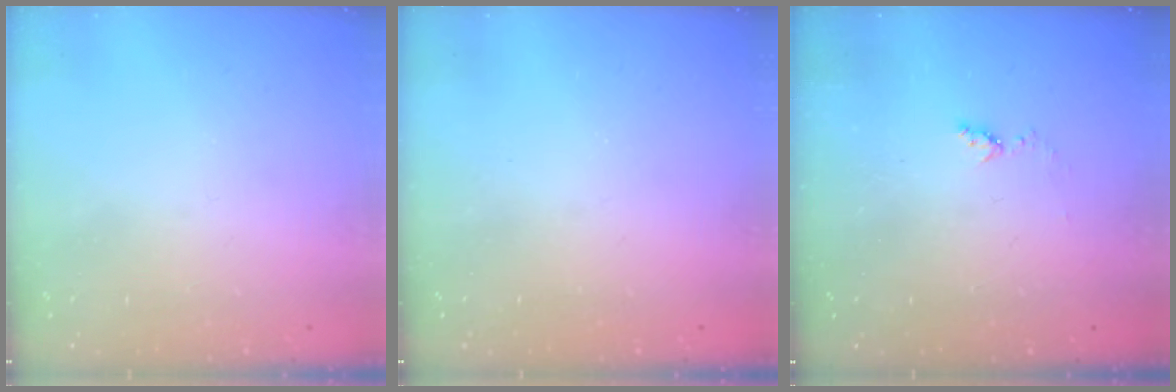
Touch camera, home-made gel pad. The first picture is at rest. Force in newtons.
{"total": 0.0}
{"total": 4.8, "press": 4.8, "slide": 0.6}